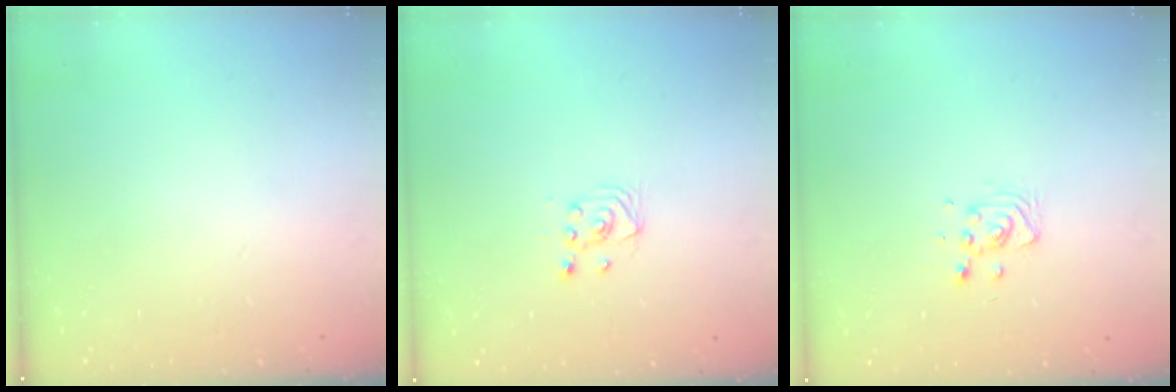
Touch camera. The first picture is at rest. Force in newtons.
{"total": 2.5, "press": 2.2, "slide": 1.1}
{"total": 6.2, "press": 6.0, "slide": 1.6}